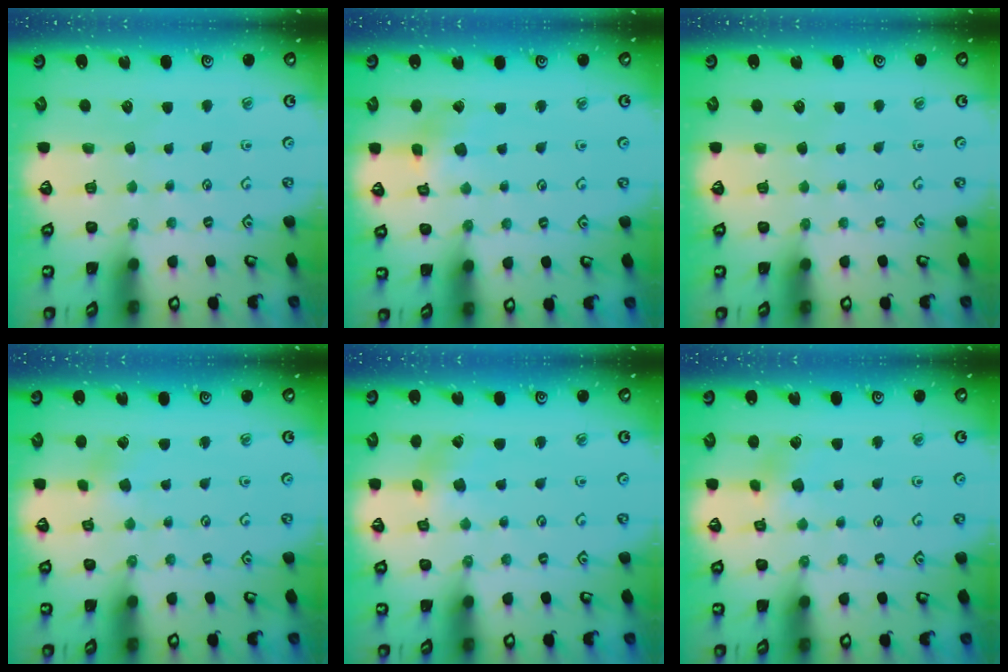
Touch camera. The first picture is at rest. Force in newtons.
{"total": 2.3, "press": 2.3, "slide": 0.3}
{"total": 0.0}
{"total": 1.6, "press": 1.6, "slide": 0.2}
{"total": 1.2, "press": 1.2, "slide": 0.2}
{"total": 3.2, "press": 3.2, "slide": 0.3}